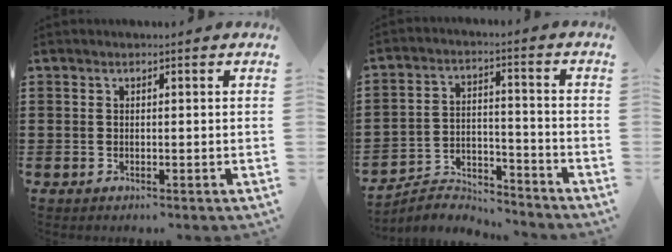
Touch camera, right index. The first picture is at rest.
{"total": 5.2, "force": [-5.1, 0.8, 0.4], "torque": [-0.009, 0.012, -0.102]}